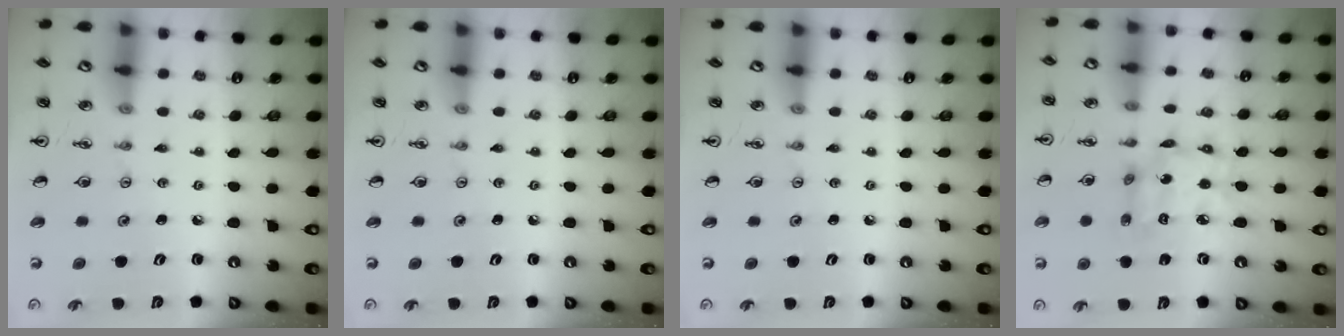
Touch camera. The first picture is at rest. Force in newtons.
{"total": 0.0}
{"total": 0.0}
{"total": 12.4, "press": 12.3, "slide": 1.1}